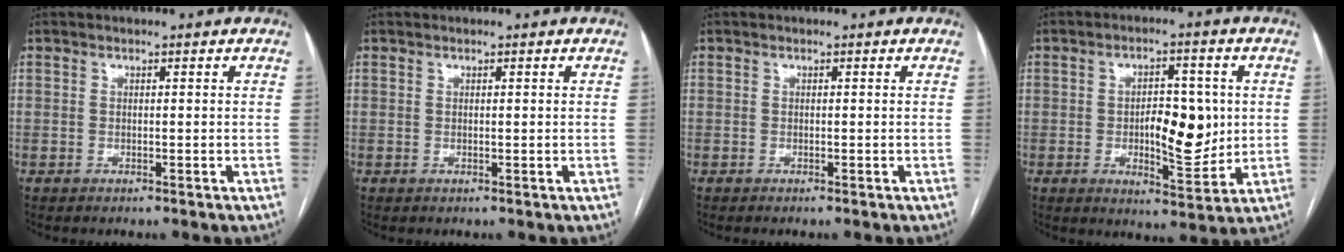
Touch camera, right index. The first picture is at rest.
{"total": 0.0}
{"total": 0.0}
{"total": 9.1, "force": [-0.1, 3.7, 8.3], "torque": [-0.123, 0.002, 0.006]}